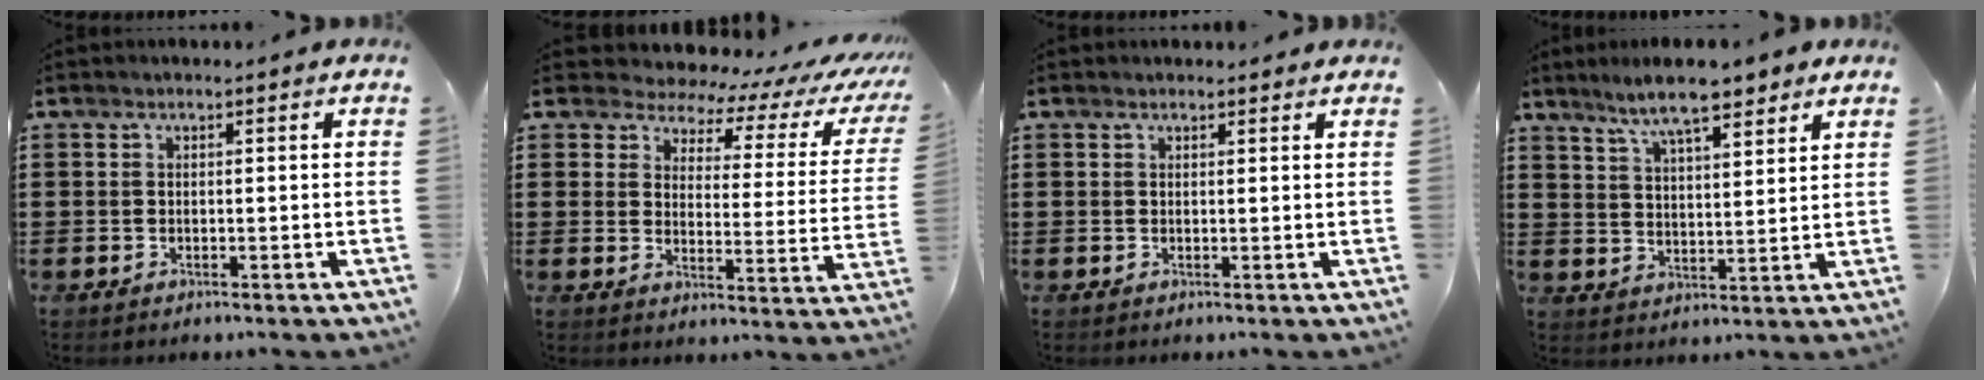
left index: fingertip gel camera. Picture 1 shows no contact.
{"total": 4.2, "force": [3.7, 1.7, 0.9], "torque": [-0.039, -0.030, 0.056]}
{"total": 0.8, "force": [0.8, 0.3, 0.1], "torque": [-0.004, 0.001, 0.015]}
{"total": 8.0, "force": [6.7, 1.2, 4.1], "torque": [-0.098, -0.013, 0.121]}